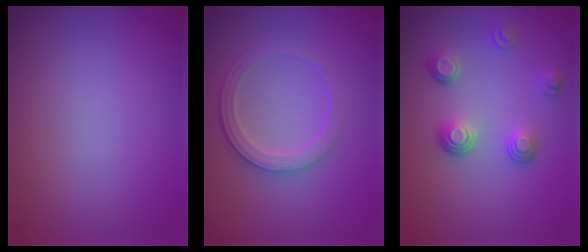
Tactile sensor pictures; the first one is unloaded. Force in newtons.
{"total": 2.8, "press": 2.6, "slide": 1.1}
{"total": 3.5, "press": 2.6, "slide": 2.4}